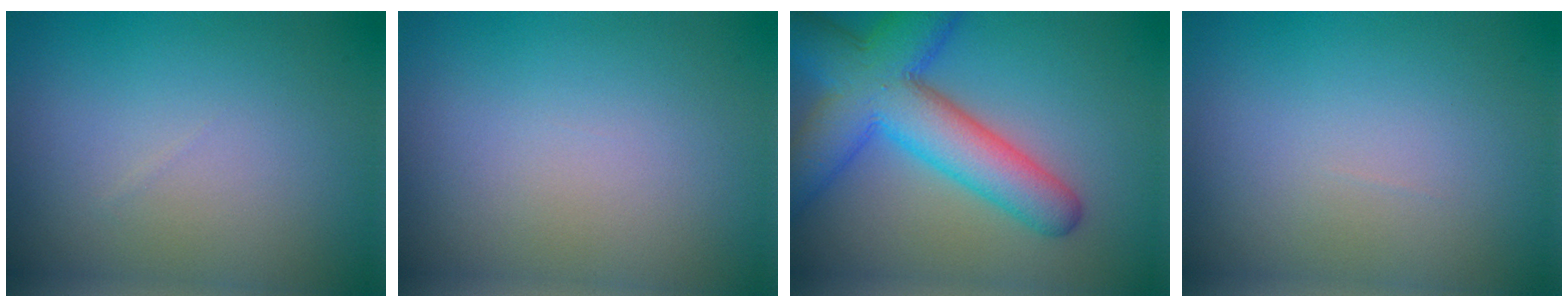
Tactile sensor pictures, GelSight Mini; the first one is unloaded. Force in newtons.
{"total": 0.0}
{"total": 9.3, "press": 9.3, "slide": 0.3}
{"total": 0.0}